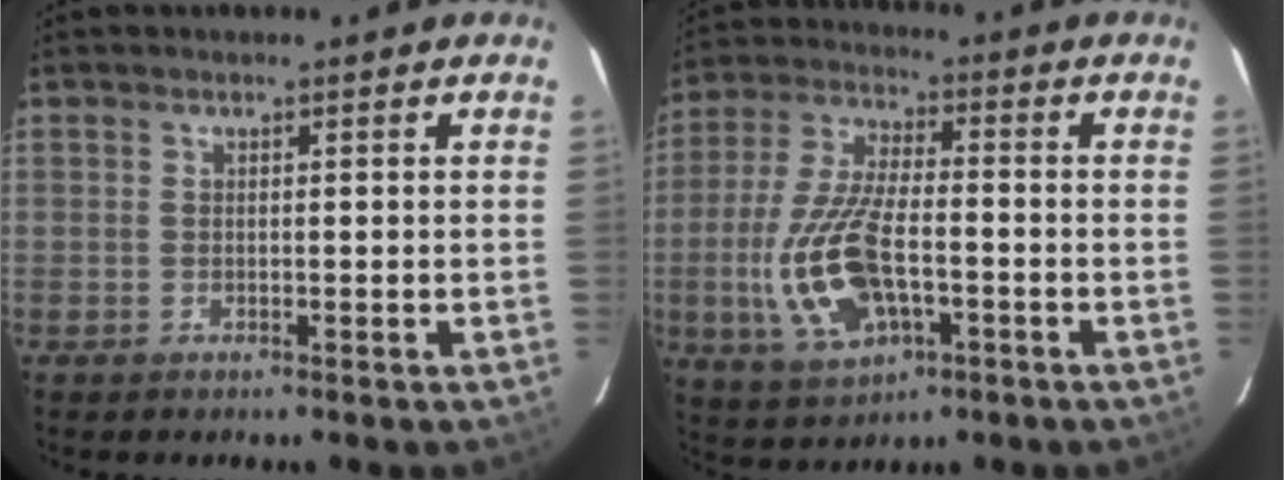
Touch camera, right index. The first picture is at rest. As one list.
[{"total": 15.7, "force": [-4.0, 7.1, 13.4], "torque": [-0.291, -0.006, -0.067]}]